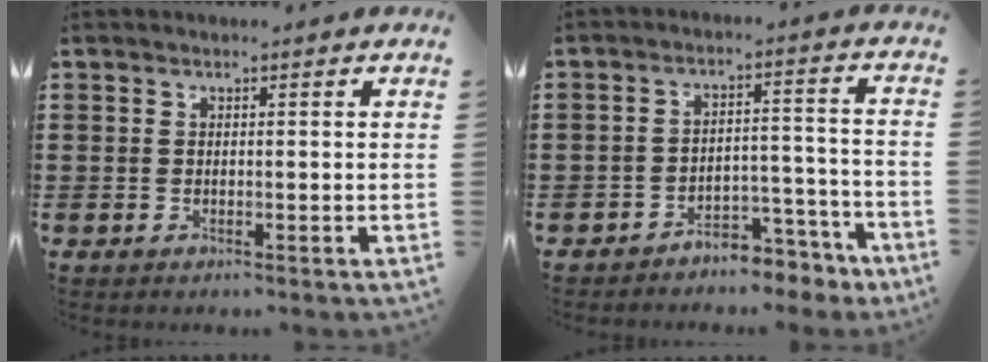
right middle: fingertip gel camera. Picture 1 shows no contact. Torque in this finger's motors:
{"motor_torque": [2.14, 0.00, 0.01, 0.02]}